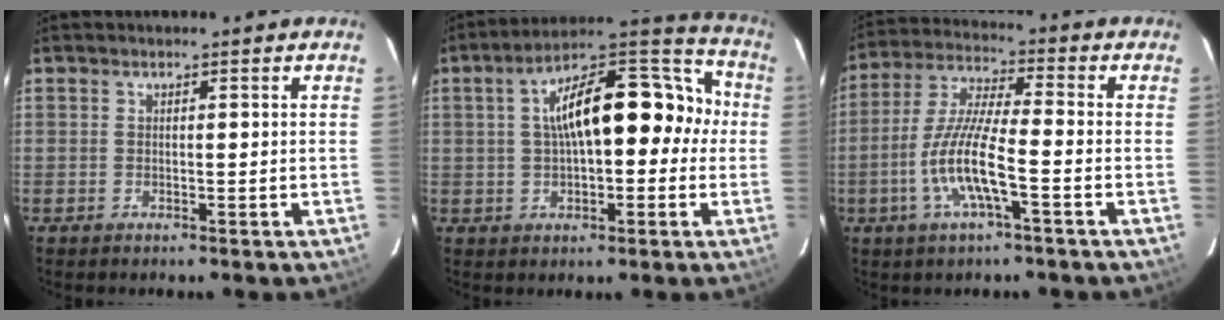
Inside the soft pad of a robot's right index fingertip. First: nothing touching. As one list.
[{"total": 18.3, "force": [1.0, 8.9, 15.9], "torque": [-0.253, 0.054, 0.015]}, {"total": 10.8, "force": [-3.8, 1.5, 10.0], "torque": [-0.213, -0.005, -0.076]}]